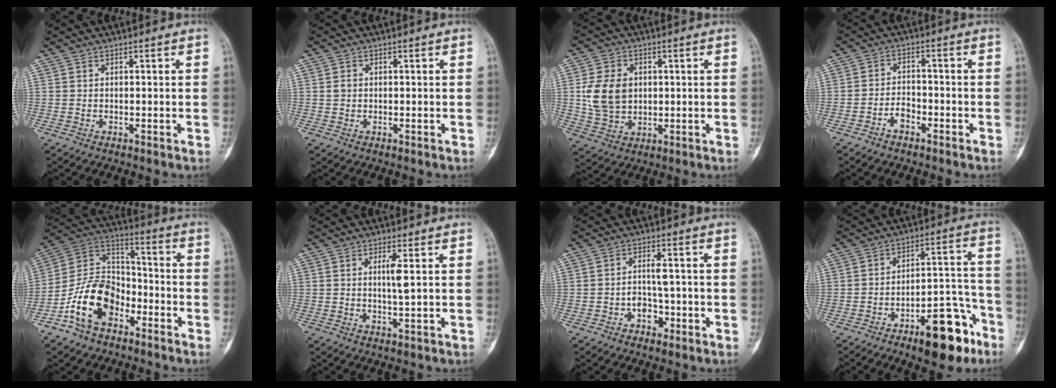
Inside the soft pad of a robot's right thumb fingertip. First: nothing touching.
{"total": 1.1, "force": [0.1, 1.0, 0.6], "torque": [-0.005, 0.002, 0.002]}
{"total": 10.1, "force": [1.1, 7.7, 6.4], "torque": [-0.105, -0.004, 0.027]}
{"total": 3.8, "force": [-2.4, 2.2, 2.0], "torque": [-0.026, 0.022, -0.043]}
{"total": 15.3, "force": [-7.4, 9.8, 9.1], "torque": [-0.153, 0.074, -0.147]}
{"total": 3.3, "force": [0.5, 0.2, 3.2], "torque": [-0.067, -0.006, 0.012]}
{"total": 4.7, "force": [-1.8, 3.1, 3.0], "torque": [-0.034, 0.022, -0.030]}
{"total": 15.5, "force": [-8.9, 6.1, 11.0], "torque": [-0.126, 0.077, -0.129]}